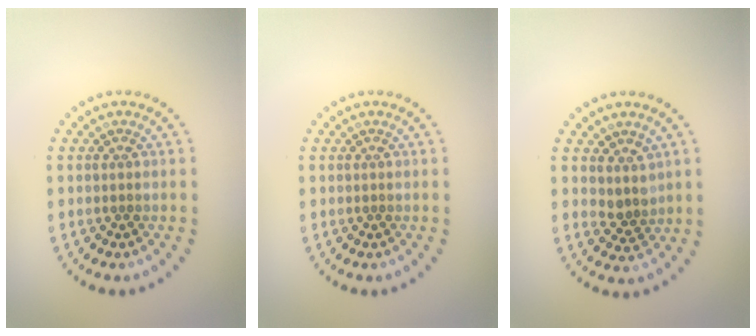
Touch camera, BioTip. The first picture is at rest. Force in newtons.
{"total": 0.0}
{"total": 2.2, "press": 1.8, "slide": 1.2}